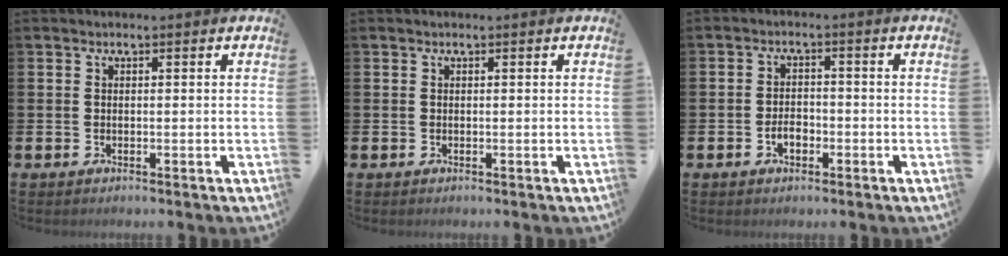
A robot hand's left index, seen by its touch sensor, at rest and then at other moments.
{"total": 0.0}
{"total": 2.5, "force": [-1.0, 1.6, 1.6], "torque": [-0.022, 0.000, -0.024]}